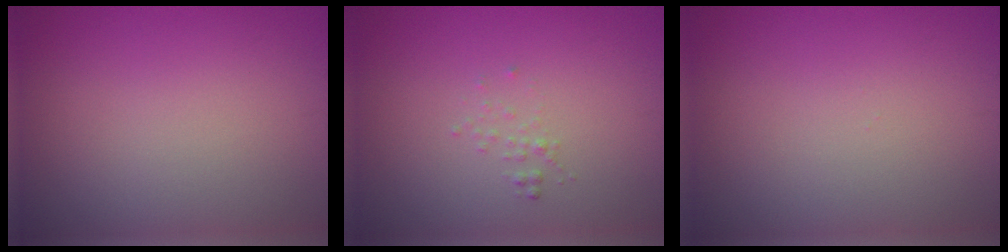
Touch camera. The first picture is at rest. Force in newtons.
{"total": 0.6, "press": 0.6, "slide": 0.1}
{"total": 0.0}